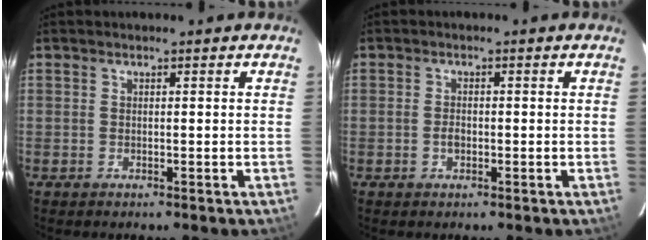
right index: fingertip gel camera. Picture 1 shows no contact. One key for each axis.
{"total": 1.8, "fx": -0.5, "fy": 1.2, "fz": 1.2, "tx": -0.024, "ty": 0.003, "tz": -0.010}